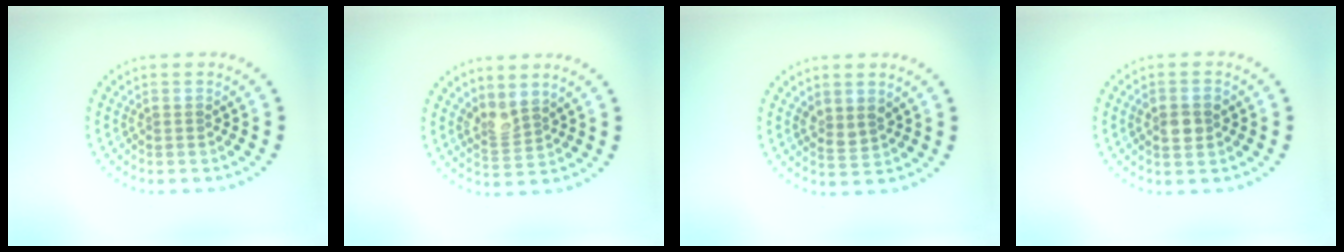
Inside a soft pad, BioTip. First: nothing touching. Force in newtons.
{"total": 2.2, "press": 1.6, "slide": 1.4}
{"total": 1.6, "press": 1.3, "slide": 0.9}
{"total": 2.5, "press": 2.5, "slide": 0.3}